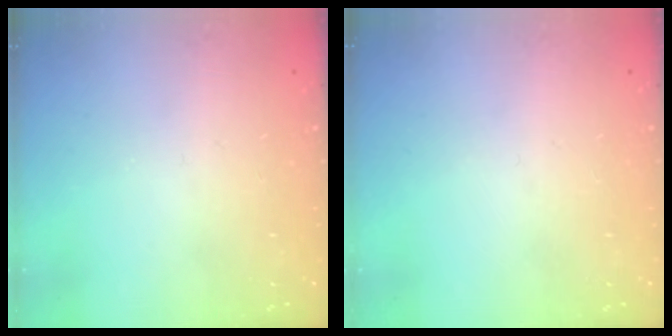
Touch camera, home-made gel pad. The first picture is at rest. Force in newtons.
{"total": 0.0}